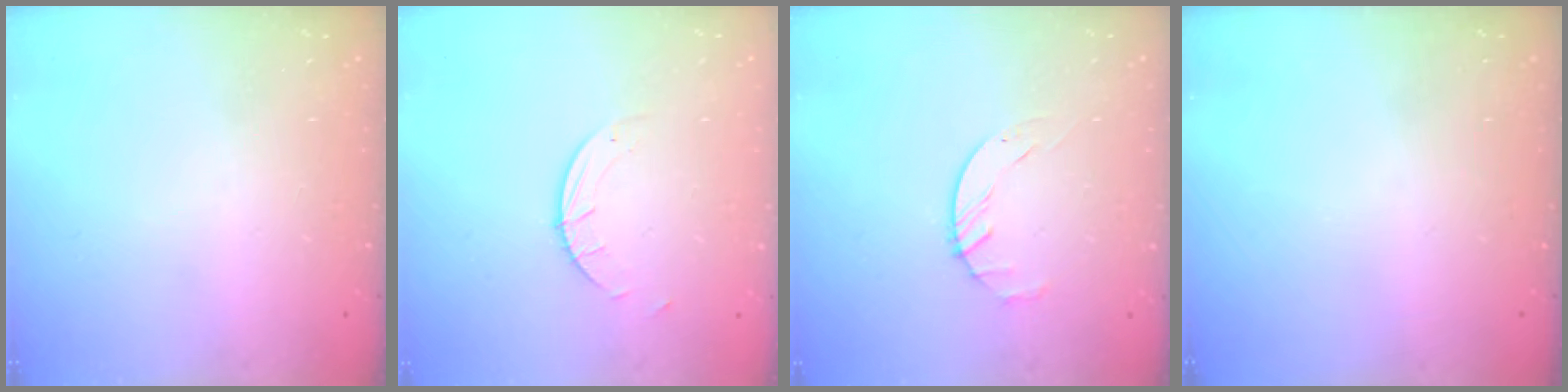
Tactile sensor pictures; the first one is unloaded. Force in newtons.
{"total": 1.9, "press": 1.9, "slide": 0.1}
{"total": 1.8, "press": 1.7, "slide": 0.3}
{"total": 0.0}